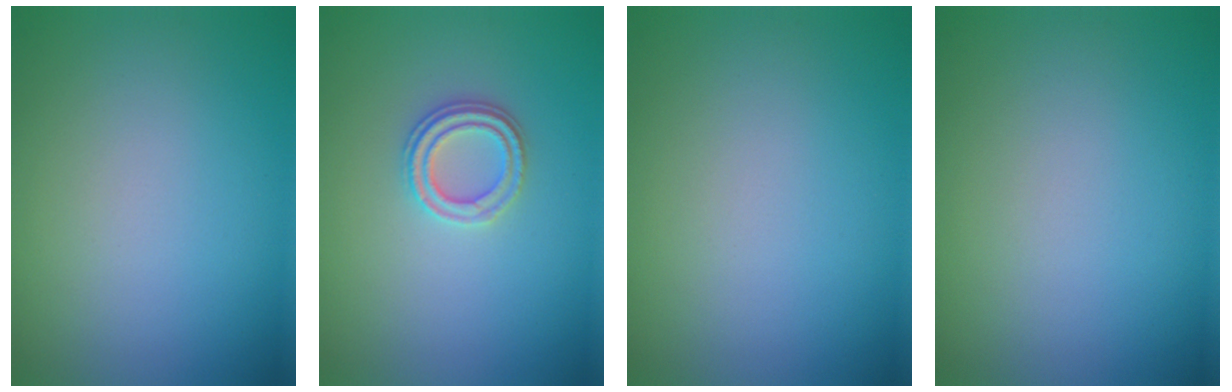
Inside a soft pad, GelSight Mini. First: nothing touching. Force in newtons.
{"total": 2.3, "press": 2.2, "slide": 0.8}
{"total": 0.0}
{"total": 0.0}